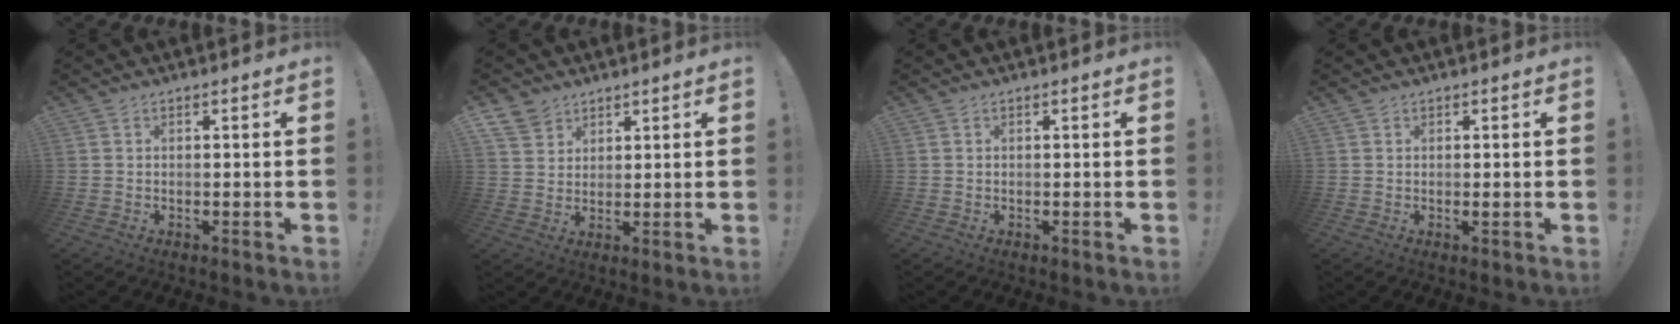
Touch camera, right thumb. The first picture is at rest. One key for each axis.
{"total": 6.5, "fx": 4.8, "fy": 4.1, "fz": 1.3, "tx": -0.022, "ty": -0.029, "tz": 0.095}
{"total": 0.0}
{"total": 0.6, "fx": 0.5, "fy": 0.2, "fz": 0.1, "tx": 0.004, "ty": -0.004, "tz": 0.008}